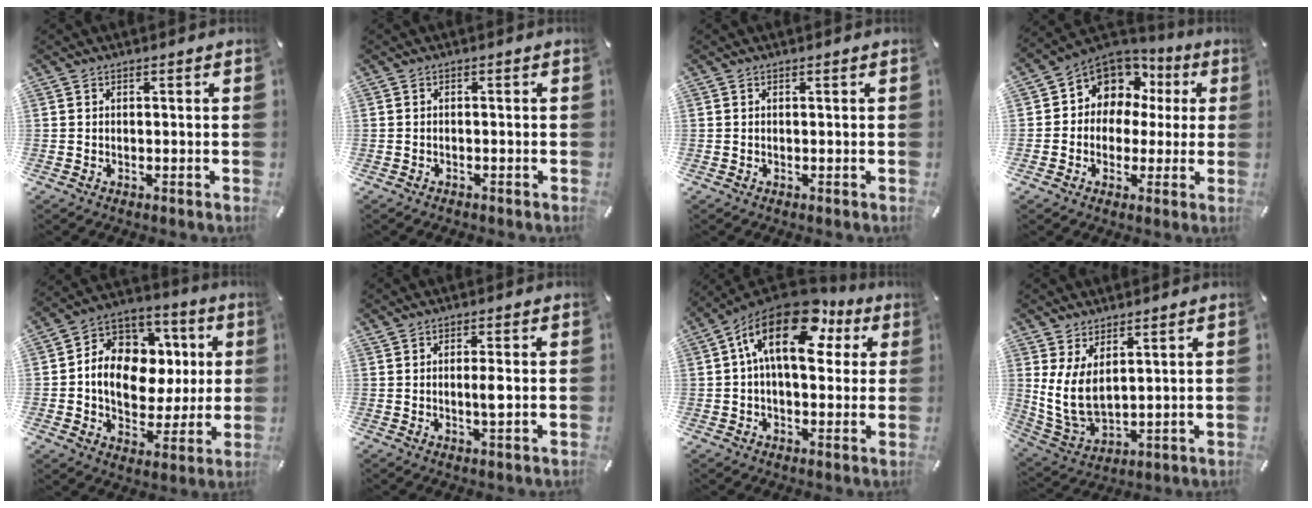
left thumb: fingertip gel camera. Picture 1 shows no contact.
{"total": 1.0, "force": [-0.7, 0.5, 0.4], "torque": [-0.008, 0.002, -0.016]}
{"total": 0.0}
{"total": 9.2, "force": [2.3, 8.5, 2.6], "torque": [-0.063, -0.013, 0.049]}
{"total": 13.4, "force": [0.0, 11.3, 7.3], "torque": [-0.129, -0.001, 0.006]}
{"total": 2.8, "force": [0.3, 0.3, 2.8], "torque": [-0.054, -0.006, 0.003]}
{"total": 18.3, "force": [6.9, 9.5, 14.0], "torque": [-0.235, -0.032, 0.114]}
{"total": 8.9, "force": [3.4, 5.0, 6.5], "torque": [-0.158, -0.022, 0.066]}